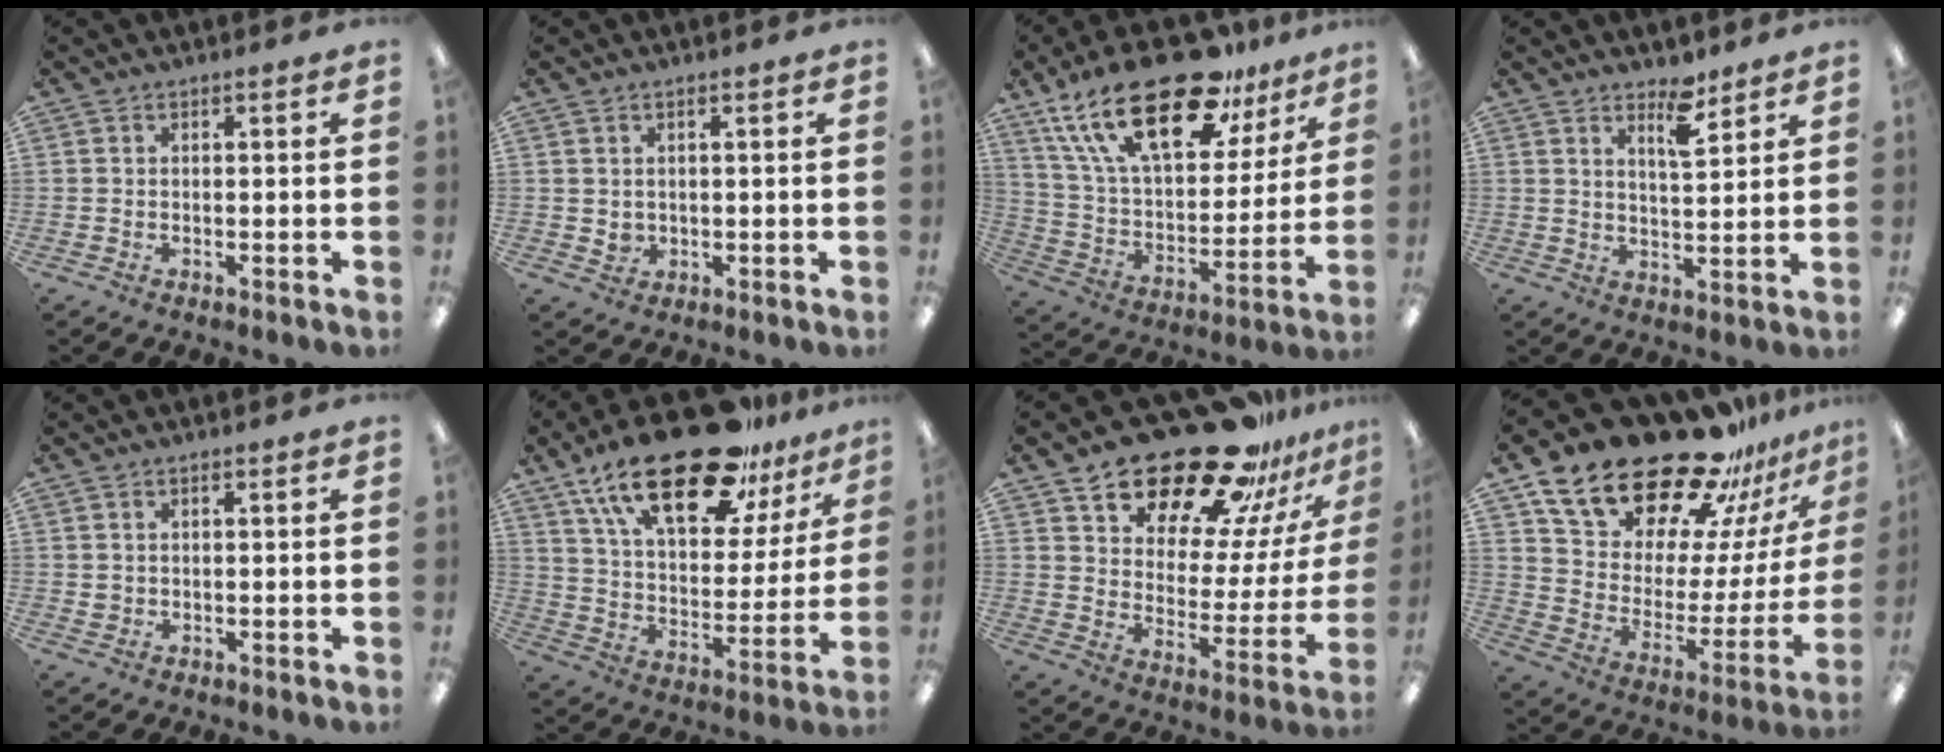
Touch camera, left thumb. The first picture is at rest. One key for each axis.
{"total": 2.2, "fx": 0.9, "fy": 1.9, "fz": 0.7, "tx": -0.008, "ty": -0.001, "tz": 0.015}
{"total": 27.7, "fx": 17.7, "fy": 11.8, "fz": 17.8, "tx": -0.321, "ty": -0.100, "tz": 0.306}
{"total": 6.6, "fx": 4.8, "fy": 2.2, "fz": 3.9, "tx": -0.041, "ty": -0.034, "tz": 0.077}
{"total": 1.2, "fx": 0.6, "fy": 1.0, "fz": 0.2, "tx": -0.006, "ty": 0.003, "tz": 0.011}
{"total": 26.4, "fx": 18.5, "fy": 10.5, "fz": 15.8, "tx": -0.264, "ty": -0.105, "tz": 0.315}
{"total": 24.9, "fx": 20.0, "fy": 10.3, "fz": 10.7, "tx": -0.164, "ty": -0.140, "tz": 0.347}
{"total": 25.5, "fx": 20.5, "fy": 11.2, "fz": 10.2, "tx": -0.162, "ty": -0.153, "tz": 0.370}